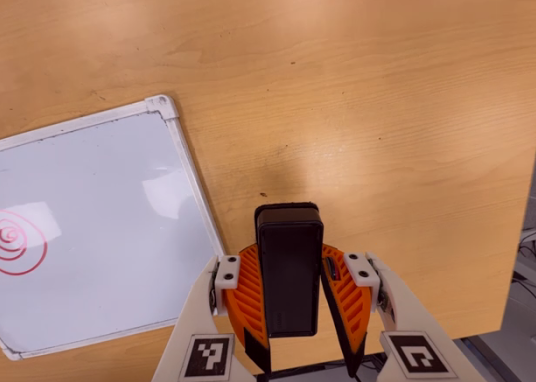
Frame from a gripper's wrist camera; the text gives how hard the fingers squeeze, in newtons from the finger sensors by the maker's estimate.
{"total": 7.6, "left": 7.0, "right": 8.2}